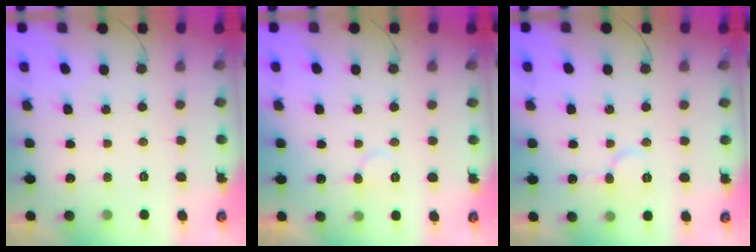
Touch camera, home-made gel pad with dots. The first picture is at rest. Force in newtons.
{"total": 6.2, "press": 6.2, "slide": 0.4}
{"total": 6.2, "press": 6.2, "slide": 0.5}